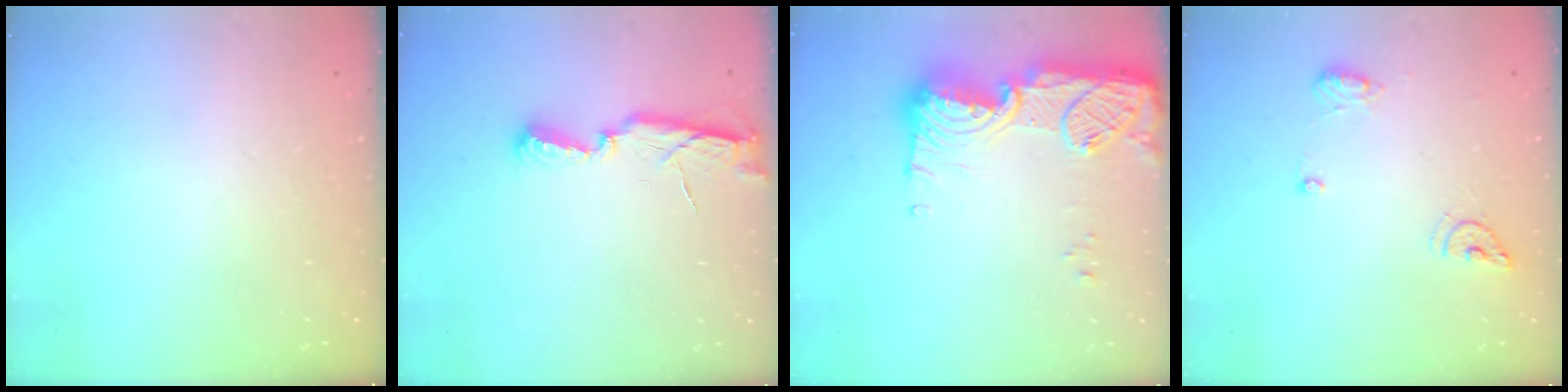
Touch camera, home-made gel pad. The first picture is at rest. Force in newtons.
{"total": 6.6, "press": 6.6, "slide": 0.4}
{"total": 21.0, "press": 20.1, "slide": 6.1}
{"total": 7.7, "press": 7.6, "slide": 1.3}